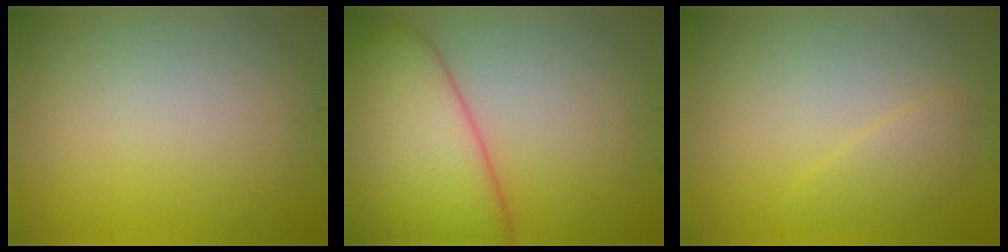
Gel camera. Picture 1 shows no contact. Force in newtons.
{"total": 10.8, "press": 10.8, "slide": 0.5}
{"total": 1.5, "press": 1.5, "slide": 0.1}